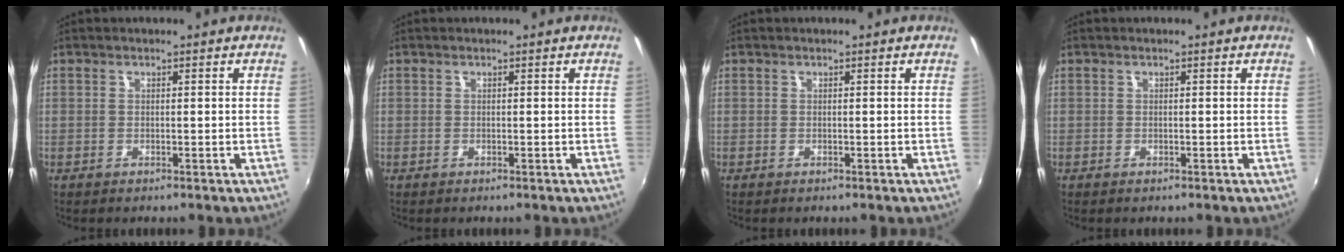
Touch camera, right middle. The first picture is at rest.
{"total": 0.0}
{"total": 0.0}
{"total": 0.0}